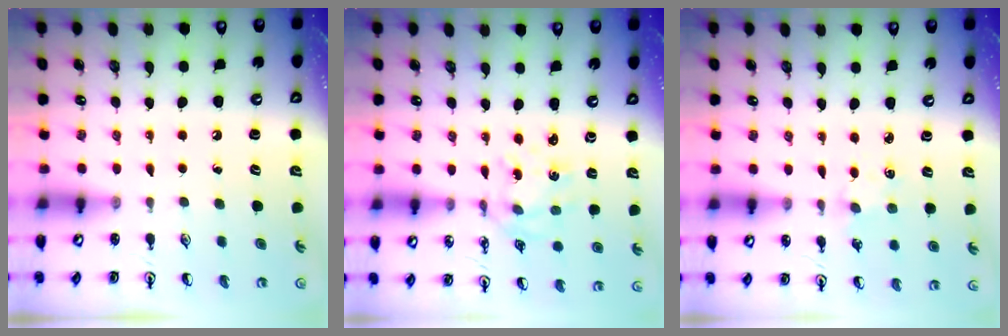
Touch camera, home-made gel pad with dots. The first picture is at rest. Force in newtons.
{"total": 1.9, "press": 1.8, "slide": 0.8}
{"total": 1.3, "press": 1.3, "slide": 0.2}